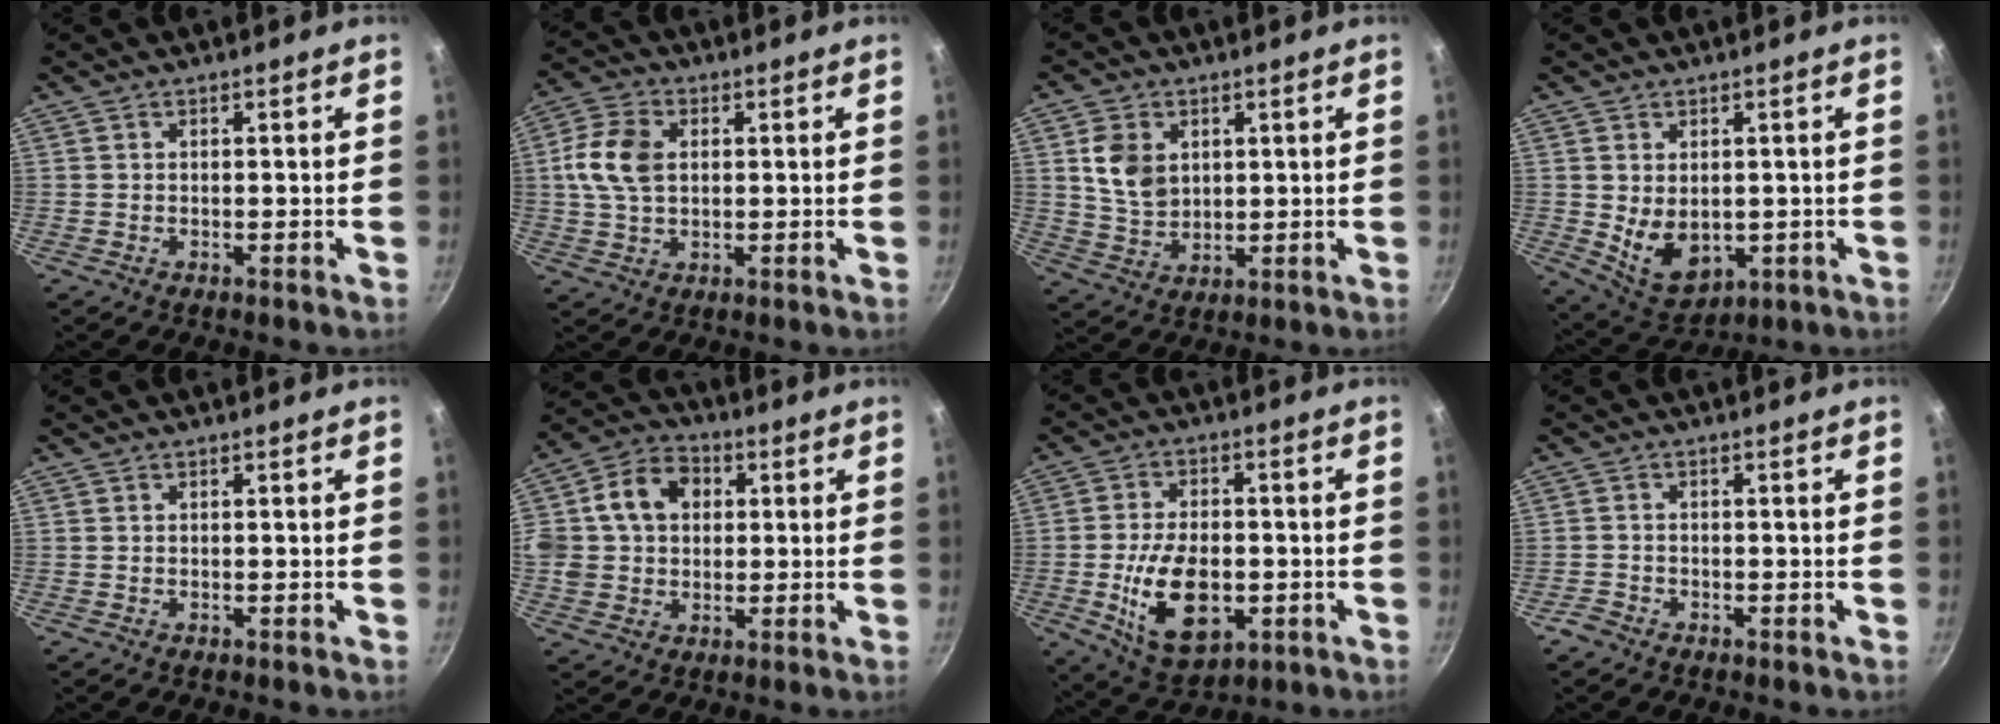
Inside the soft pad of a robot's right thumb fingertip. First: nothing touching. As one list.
[{"total": 9.0, "force": [1.3, 6.0, 6.6], "torque": [-0.122, 0.012, 0.019]}, {"total": 8.5, "force": [2.4, 6.4, 5.0], "torque": [-0.073, -0.018, 0.049]}, {"total": 8.7, "force": [0.0, 6.0, 6.3], "torque": [-0.089, -0.018, 0.027]}, {"total": 0.0}, {"total": 14.3, "force": [3.2, 11.4, 8.1], "torque": [-0.132, 0.019, 0.040]}, {"total": 14.5, "force": [-3.1, 8.5, 11.4], "torque": [-0.183, 0.006, -0.040]}, {"total": 2.0, "force": [-1.6, 1.1, 0.5], "torque": [-0.013, 0.015, -0.029]}]